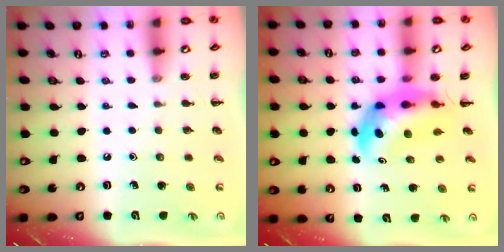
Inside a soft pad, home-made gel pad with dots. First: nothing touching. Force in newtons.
{"total": 6.2, "press": 6.0, "slide": 1.9}